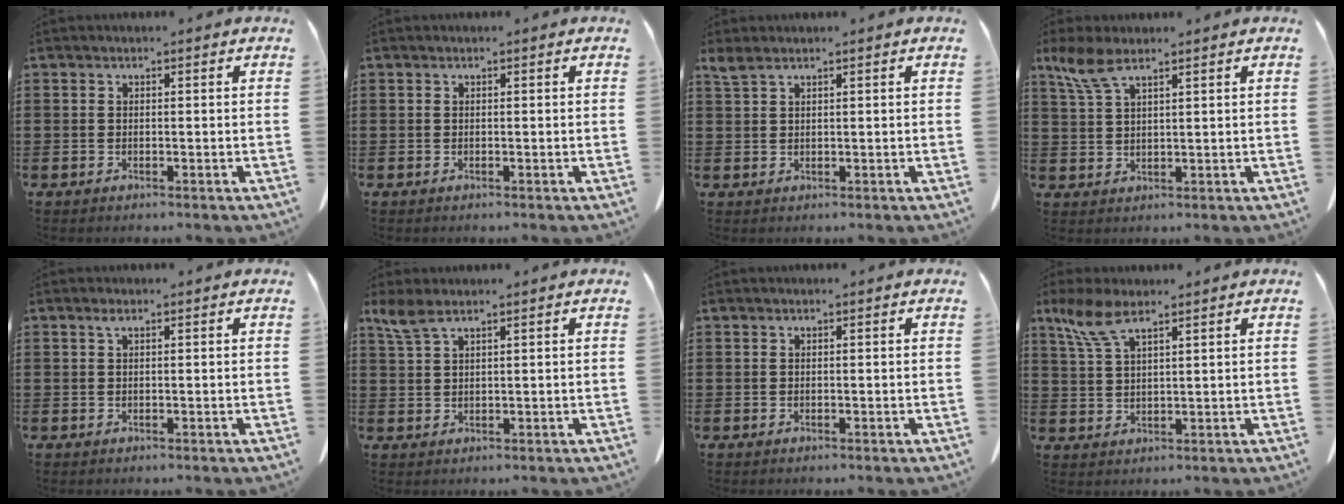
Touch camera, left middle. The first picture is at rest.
{"total": 0.0}
{"total": 1.9, "force": [1.4, 0.4, 1.3], "torque": [-0.030, 0.001, 0.026]}
{"total": 5.4, "force": [3.5, 1.4, 3.9], "torque": [-0.100, -0.004, 0.058]}
{"total": 1.0, "force": [0.4, 0.2, 0.8], "torque": [-0.018, 0.003, 0.007]}
{"total": 3.5, "force": [2.3, 0.9, 2.5], "torque": [-0.064, -0.002, 0.041]}
{"total": 0.0}
{"total": 6.1, "force": [3.9, 1.6, 4.4], "torque": [-0.103, -0.003, 0.068]}